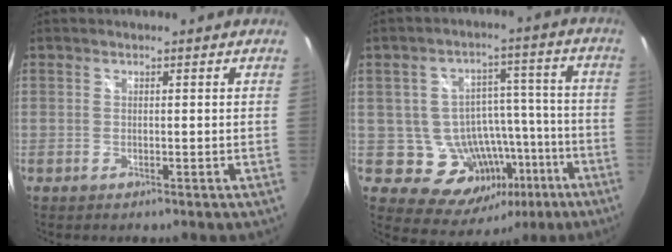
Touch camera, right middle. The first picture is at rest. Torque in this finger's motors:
{"motor_torque": [-0.06, -0.26, 0.05, 0.00]}